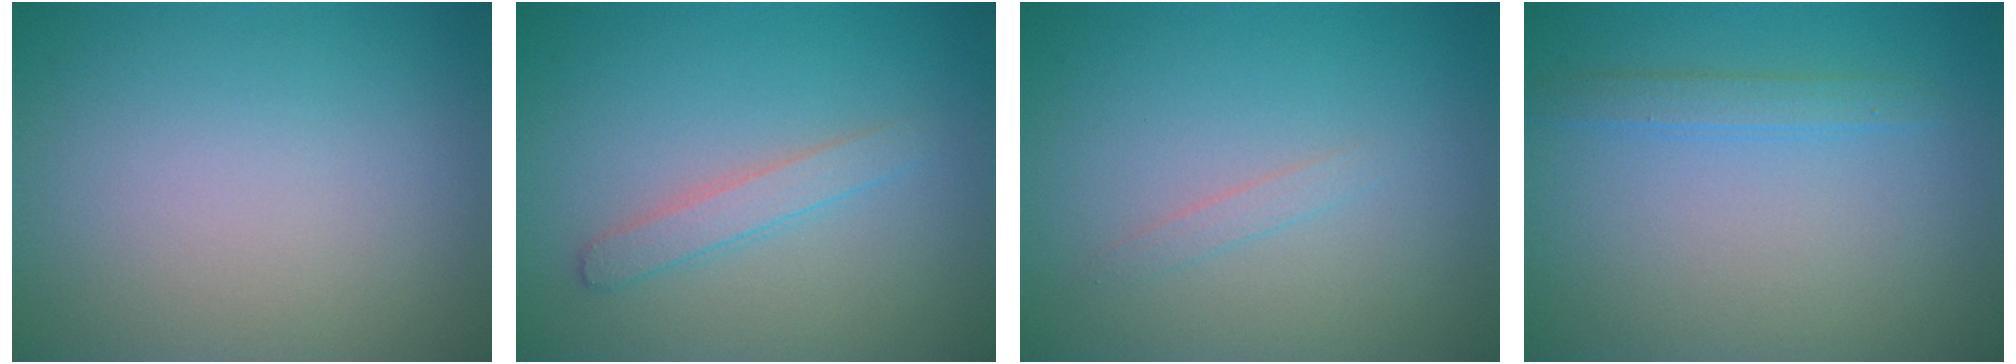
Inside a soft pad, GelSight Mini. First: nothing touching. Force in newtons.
{"total": 1.7, "press": 1.7, "slide": 0.1}
{"total": 0.8, "press": 0.8, "slide": 0.1}
{"total": 1.5, "press": 1.5, "slide": 0.2}